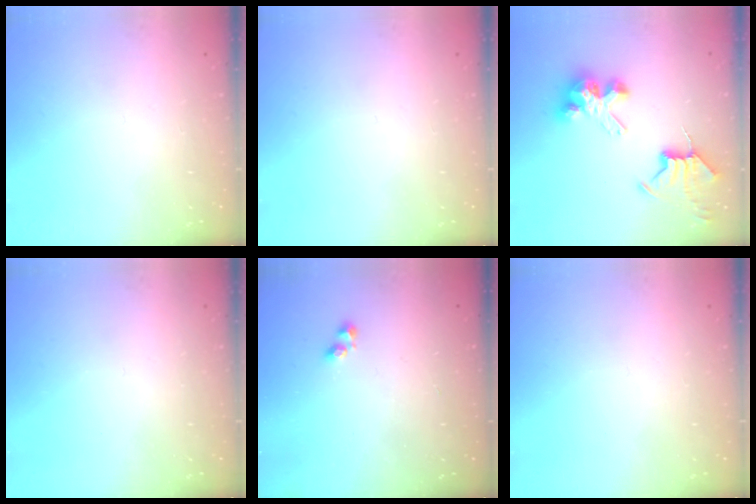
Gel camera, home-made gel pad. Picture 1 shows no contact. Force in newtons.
{"total": 0.0}
{"total": 9.8, "press": 9.7, "slide": 1.2}
{"total": 0.0}
{"total": 0.9, "press": 0.4, "slide": 0.8}
{"total": 0.0}